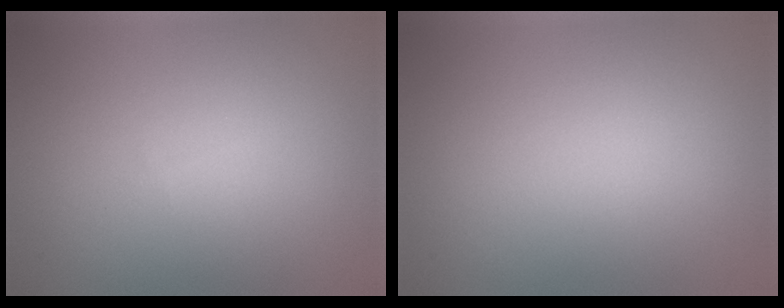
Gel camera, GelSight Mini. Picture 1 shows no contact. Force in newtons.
{"total": 0.0}